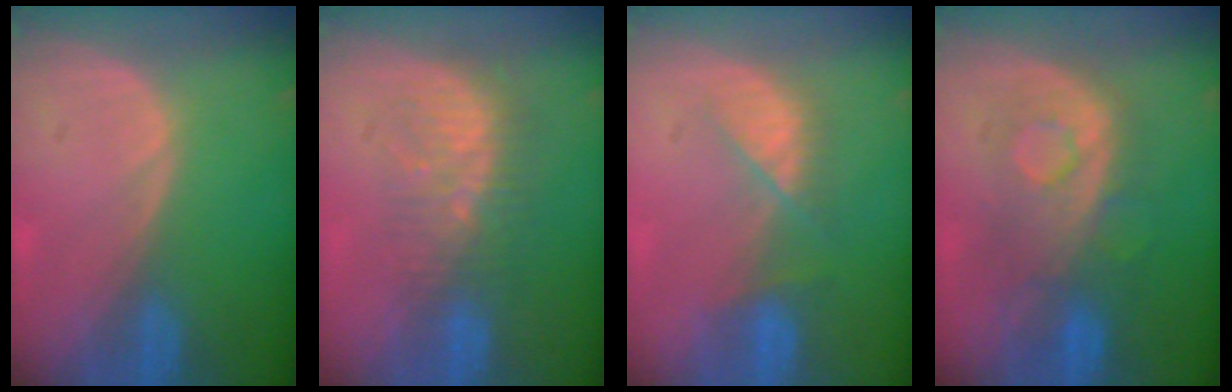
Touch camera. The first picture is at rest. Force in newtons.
{"total": 7.5, "press": 6.9, "slide": 3.0}
{"total": 4.6, "press": 4.6, "slide": 0.5}
{"total": 8.3, "press": 8.3, "slide": 0.9}